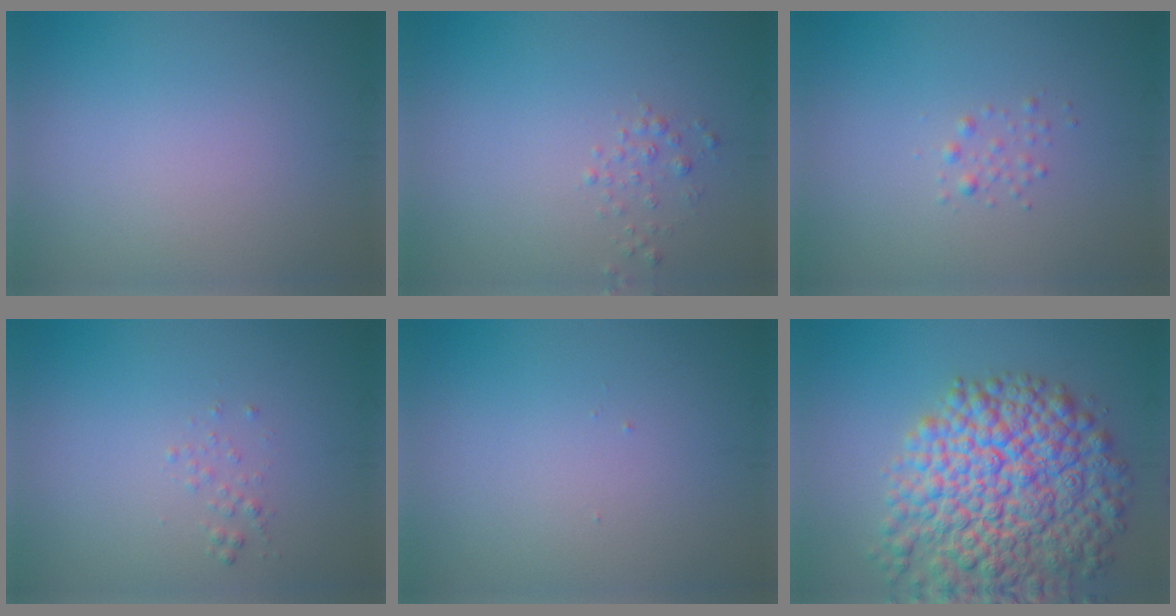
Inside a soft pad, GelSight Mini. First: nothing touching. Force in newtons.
{"total": 0.9, "press": 0.9, "slide": 0.0}
{"total": 0.8, "press": 0.8, "slide": 0.1}
{"total": 0.8, "press": 0.8, "slide": 0.1}
{"total": 0.0}
{"total": 12.1, "press": 12.1, "slide": 0.6}